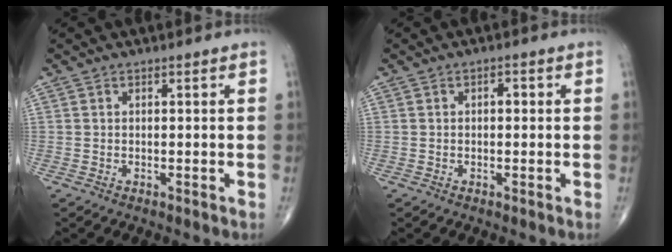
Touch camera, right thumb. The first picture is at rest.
{"total": 1.3, "force": [0.1, 0.8, 1.0], "torque": [-0.007, 0.005, -0.004]}